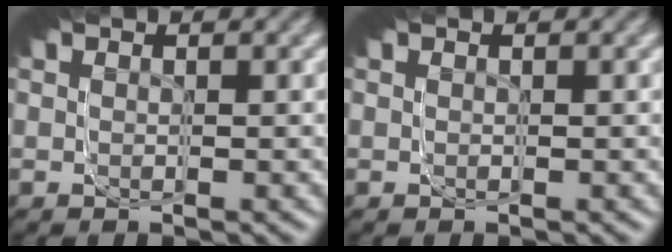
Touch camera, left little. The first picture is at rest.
{"total": 0.0}